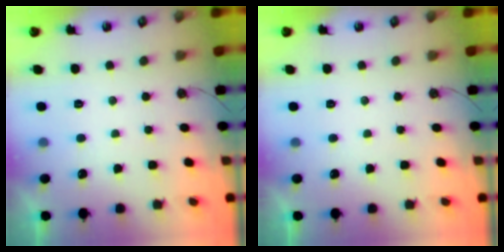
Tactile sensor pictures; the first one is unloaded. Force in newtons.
{"total": 0.0}